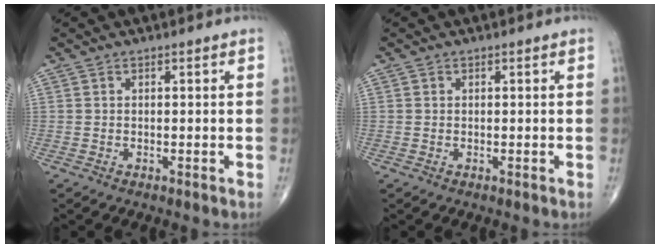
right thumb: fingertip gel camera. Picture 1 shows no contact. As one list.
[{"total": 0.0}]